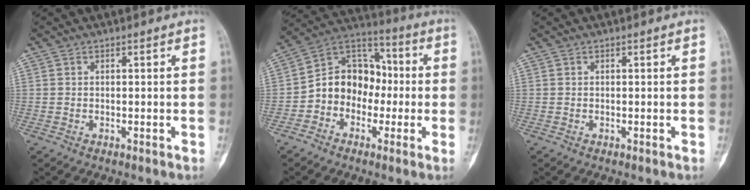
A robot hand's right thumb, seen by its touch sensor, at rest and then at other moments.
{"total": 12.2, "force": [-1.9, 9.9, 6.9], "torque": [-0.076, 0.046, -0.048]}
{"total": 0.0}